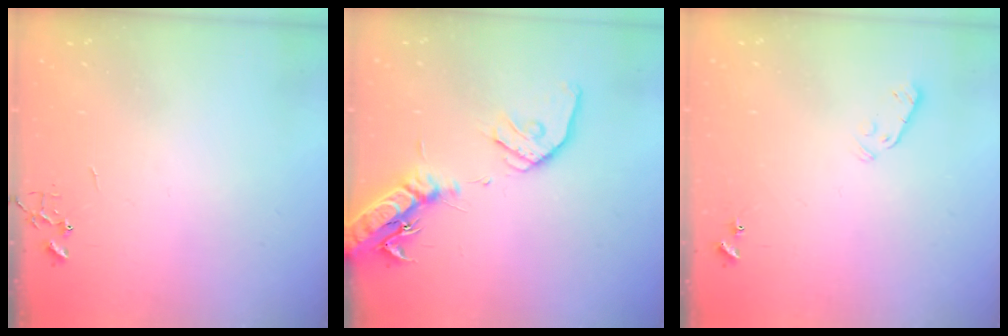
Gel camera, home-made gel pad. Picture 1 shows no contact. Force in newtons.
{"total": 19.4, "press": 19.1, "slide": 3.5}
{"total": 3.8, "press": 3.7, "slide": 0.7}